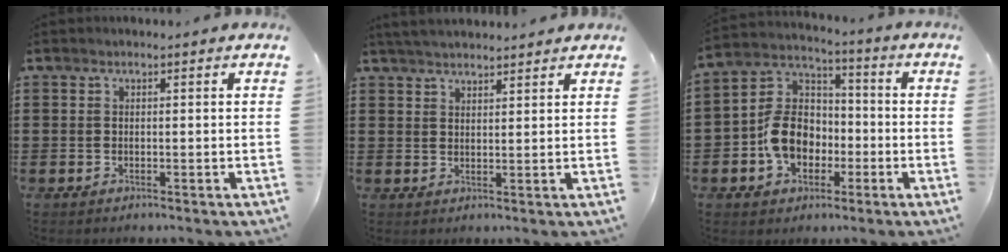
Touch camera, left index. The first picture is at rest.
{"total": 3.1, "force": [3.1, 0.1, 0.5], "torque": [-0.019, -0.003, 0.059]}
{"total": 10.0, "force": [-2.8, 7.6, 5.8], "torque": [-0.151, 0.021, -0.059]}